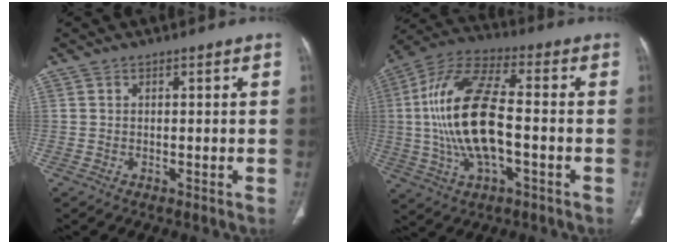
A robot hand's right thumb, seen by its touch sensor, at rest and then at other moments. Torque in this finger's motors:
{"motor_torque": [1.36, 3.56, 2.50, -0.21, 0.75]}